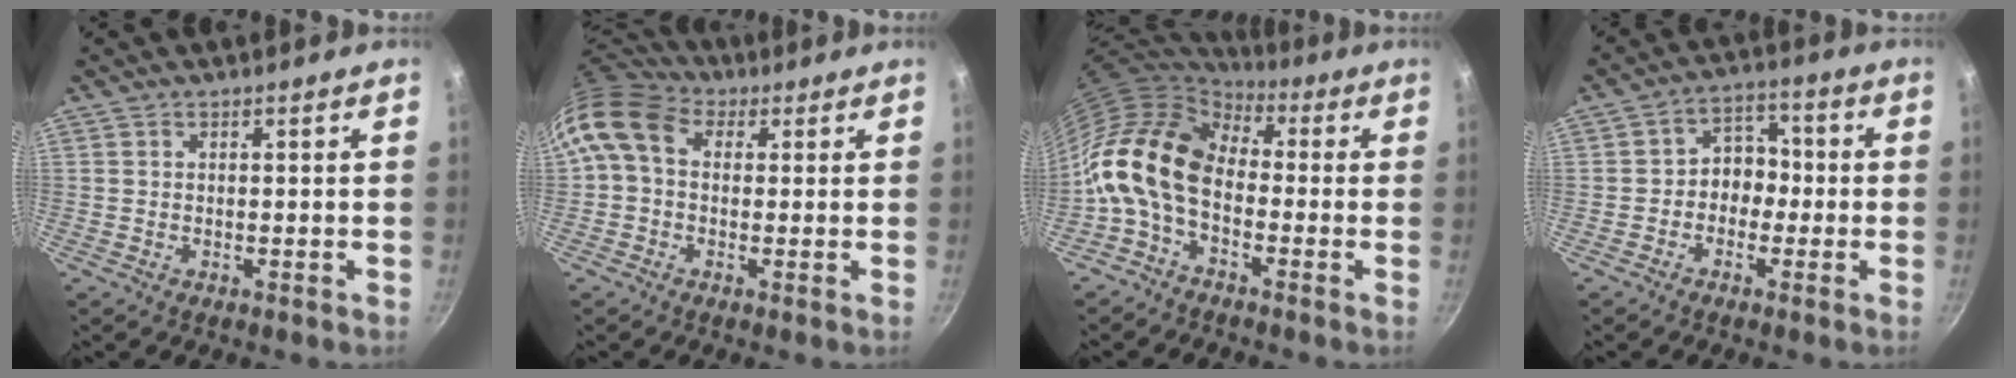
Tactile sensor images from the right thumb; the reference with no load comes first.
{"total": 10.2, "force": [2.0, 7.7, 6.3], "torque": [-0.115, 0.020, 0.015]}
{"total": 15.2, "force": [-1.2, 9.8, 11.6], "torque": [-0.206, 0.029, -0.046]}
{"total": 6.2, "force": [-1.2, 5.0, 3.4], "torque": [0.003, 0.030, -0.032]}